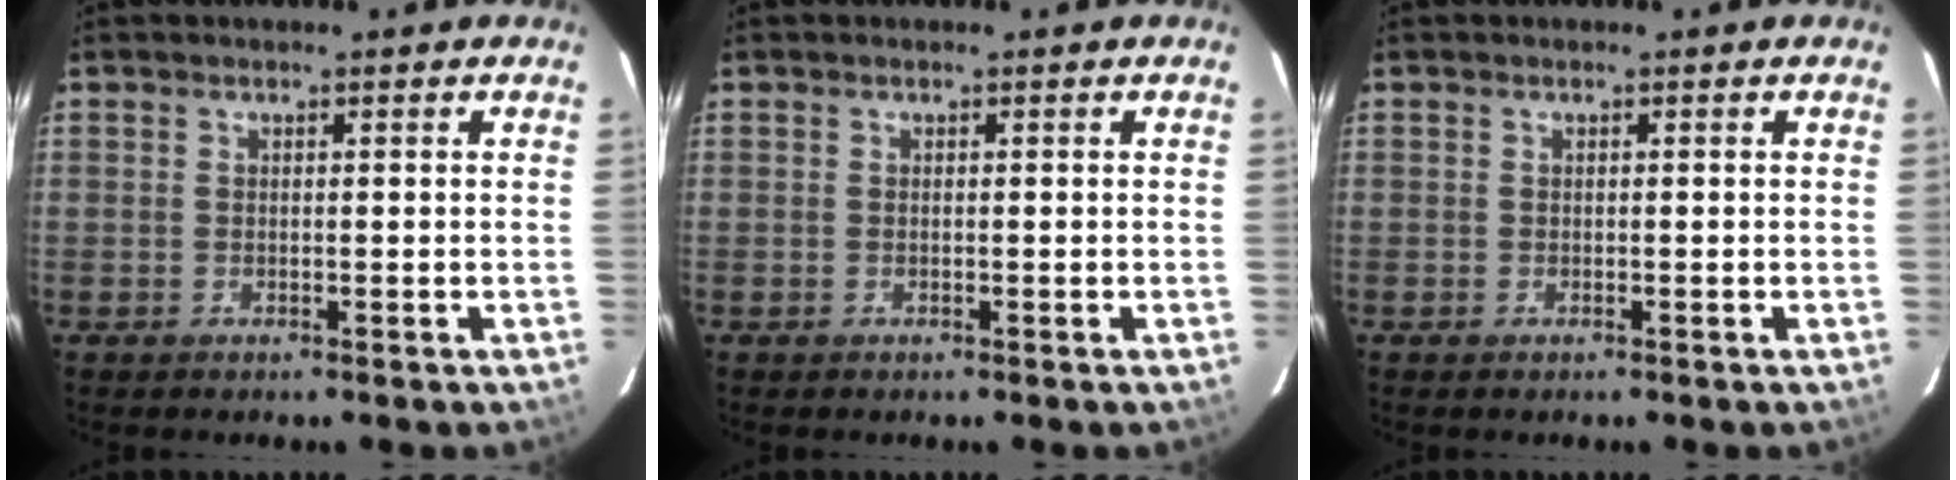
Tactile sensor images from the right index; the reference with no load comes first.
{"total": 0.0}
{"total": 0.0}